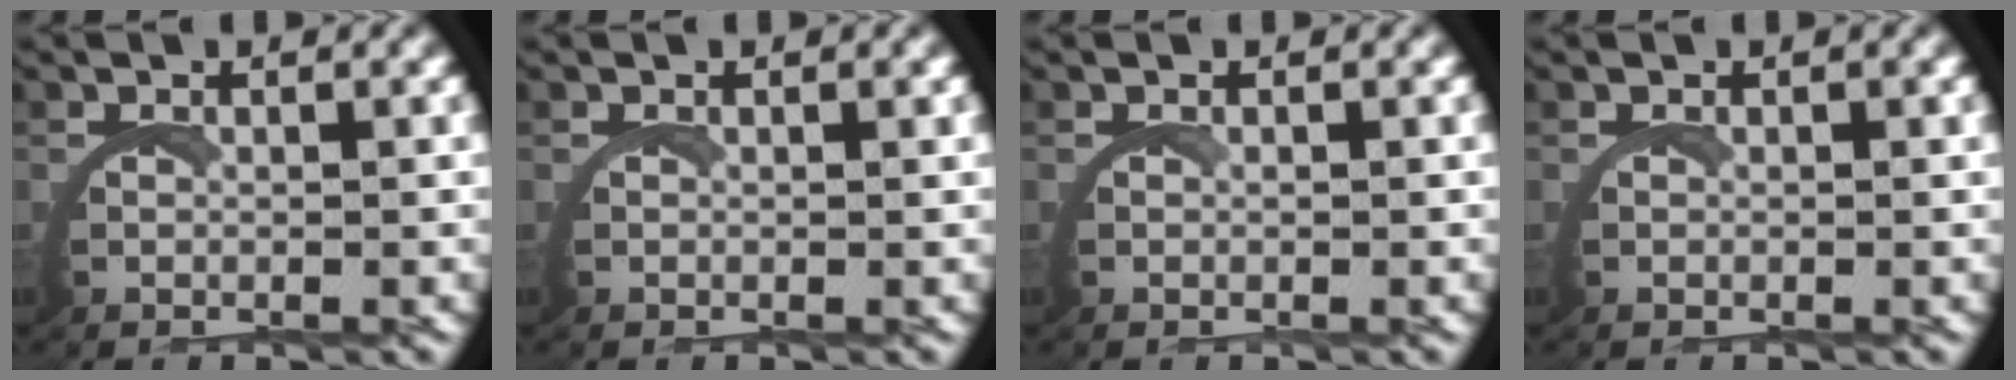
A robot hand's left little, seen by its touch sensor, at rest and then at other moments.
{"total": 0.5, "force": [0.2, -0.5, 0.1], "torque": [-0.003, -0.001, 0.005]}
{"total": 0.0}
{"total": 0.0}